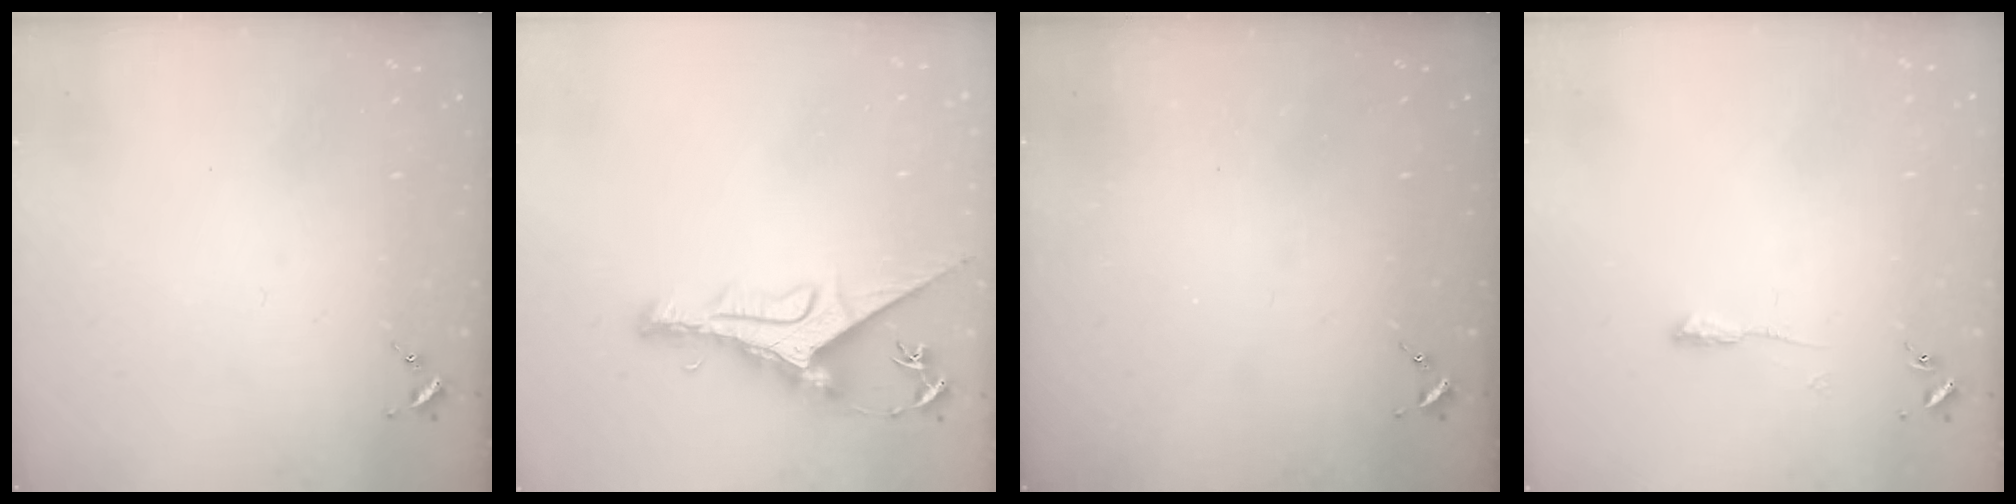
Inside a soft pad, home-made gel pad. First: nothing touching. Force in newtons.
{"total": 9.9, "press": 9.8, "slide": 1.0}
{"total": 0.0}
{"total": 6.2, "press": 6.2, "slide": 0.6}